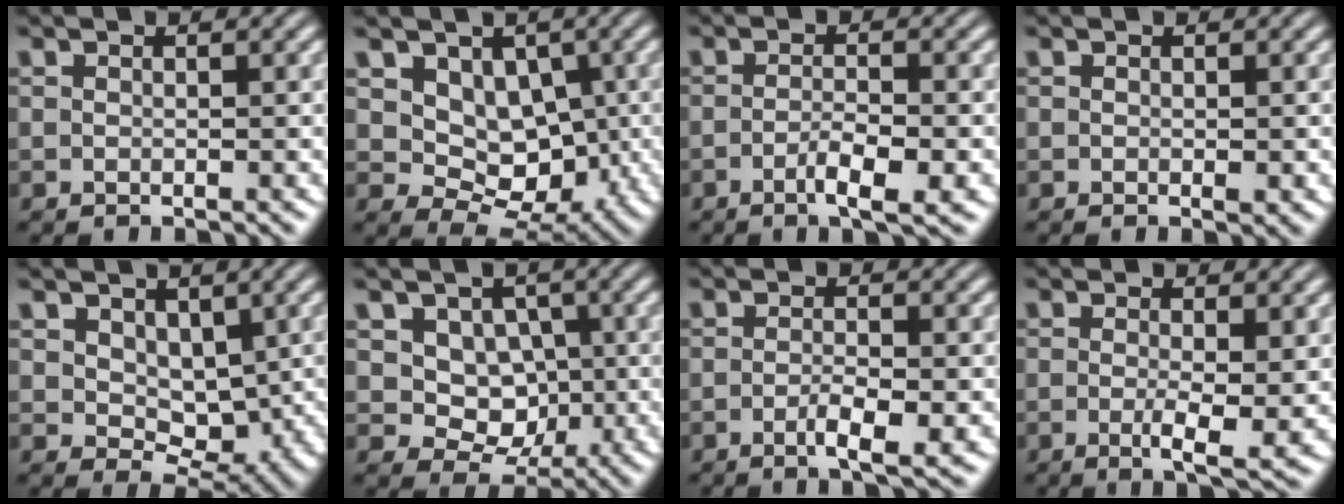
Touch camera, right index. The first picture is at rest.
{"total": 7.8, "force": [0.3, 5.9, 5.1], "torque": [-0.092, -0.035, 0.016]}
{"total": 3.2, "force": [-1.7, 0.0, 2.7], "torque": [-0.042, -0.005, -0.028]}
{"total": 0.6, "force": [-0.2, 0.4, 0.5], "torque": [-0.007, -0.003, -0.002]}
{"total": 3.7, "force": [0.2, 2.4, 2.8], "torque": [-0.030, -0.029, 0.028]}
{"total": 8.3, "force": [0.1, 7.5, 3.7], "torque": [-0.077, -0.031, 0.001]}
{"total": 2.8, "force": [-1.4, 0.0, 2.5], "torque": [-0.041, -0.005, -0.024]}
{"total": 3.6, "force": [-0.9, 0.4, 3.5], "torque": [-0.058, -0.019, -0.010]}